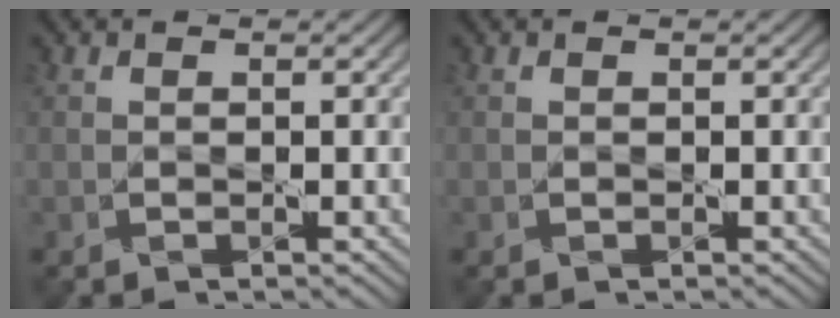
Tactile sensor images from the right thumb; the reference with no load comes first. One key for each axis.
{"total": 0.0}